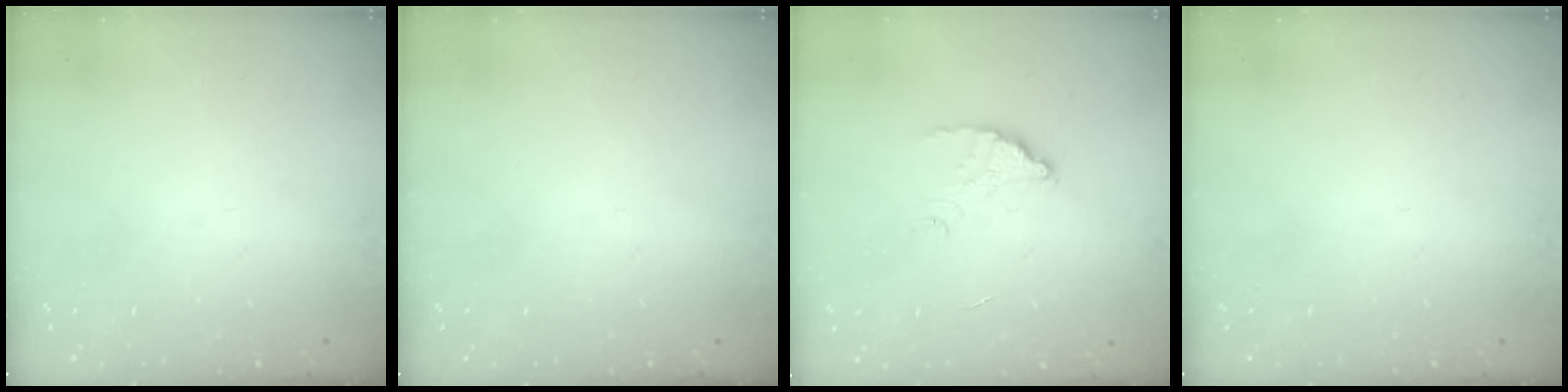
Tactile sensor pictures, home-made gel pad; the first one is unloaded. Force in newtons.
{"total": 0.0}
{"total": 2.7, "press": 2.7, "slide": 0.2}
{"total": 0.0}